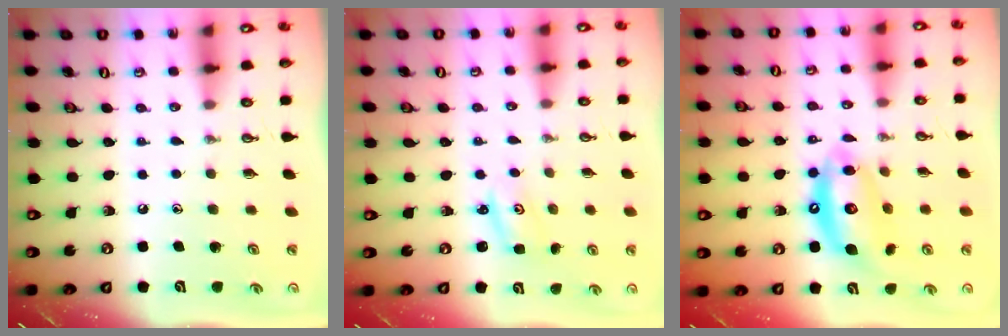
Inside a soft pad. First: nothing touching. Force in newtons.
{"total": 2.1, "press": 2.1, "slide": 0.2}
{"total": 13.5, "press": 13.4, "slide": 1.1}